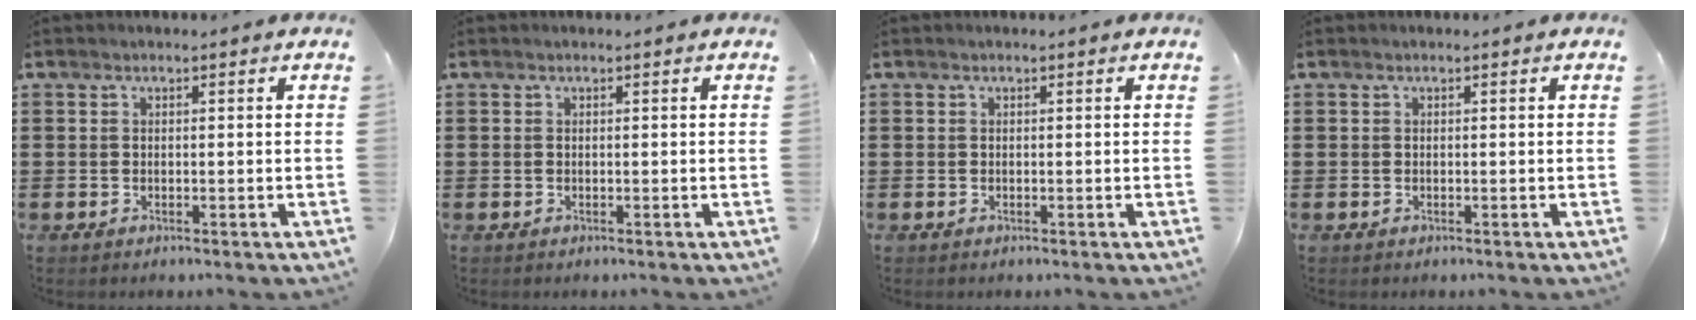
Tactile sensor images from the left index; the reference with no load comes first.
{"total": 0.0}
{"total": 0.0}
{"total": 0.0}